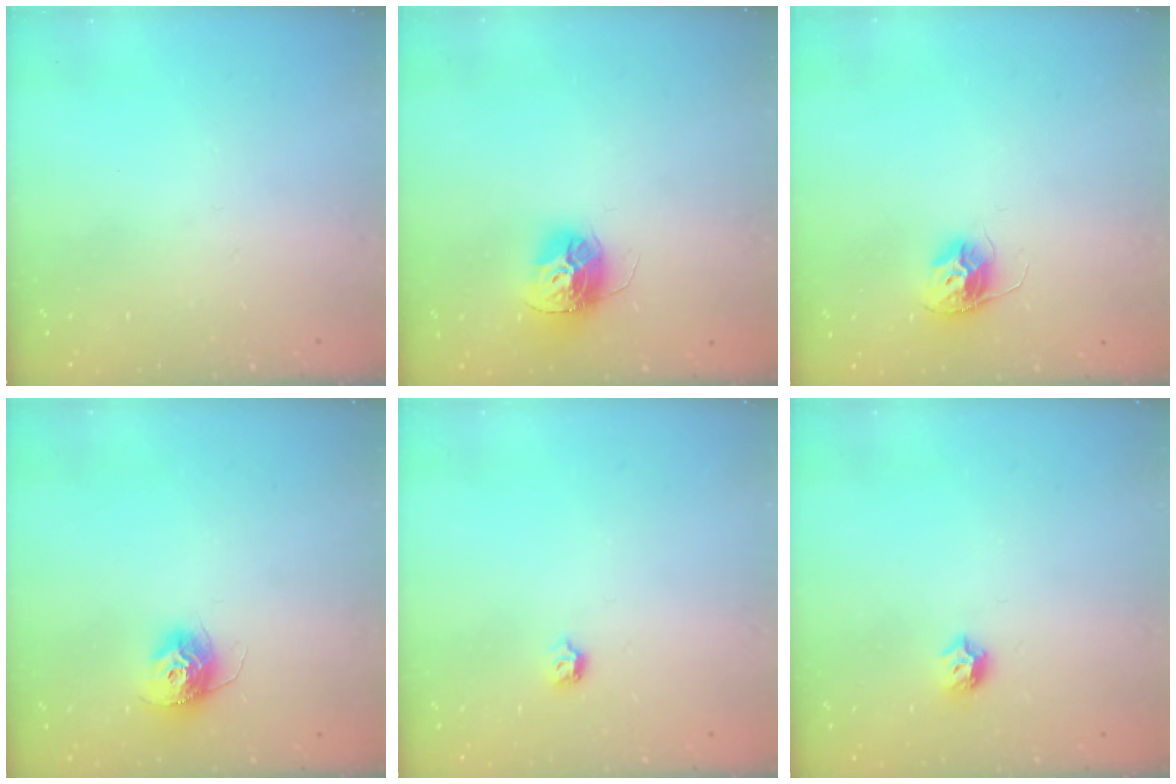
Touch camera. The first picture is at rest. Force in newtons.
{"total": 14.0, "press": 13.9, "slide": 1.1}
{"total": 10.1, "press": 10.1, "slide": 0.7}
{"total": 11.0, "press": 11.0, "slide": 0.8}
{"total": 4.0, "press": 4.0, "slide": 0.8}
{"total": 5.6, "press": 5.6, "slide": 0.8}